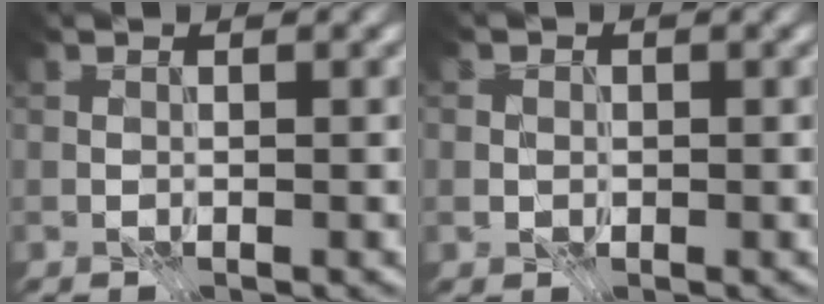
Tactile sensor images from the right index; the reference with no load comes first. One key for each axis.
{"total": 1.1, "fx": 0.1, "fy": 1.1, "fz": 0.3, "tx": 0.004, "ty": -0.001, "tz": -0.004}